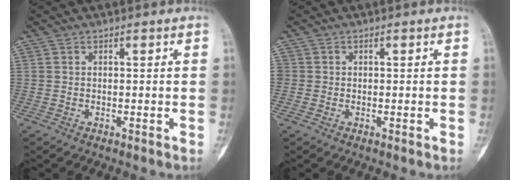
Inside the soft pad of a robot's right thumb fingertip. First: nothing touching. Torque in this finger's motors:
{"motor_torque": [0.06, 0.05, 0.10, 0.08, 0.00]}